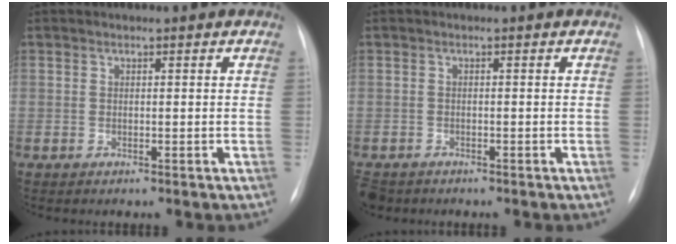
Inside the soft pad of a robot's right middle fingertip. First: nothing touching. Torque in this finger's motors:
{"motor_torque": [-0.13, -0.31, 0.03, 0.01]}